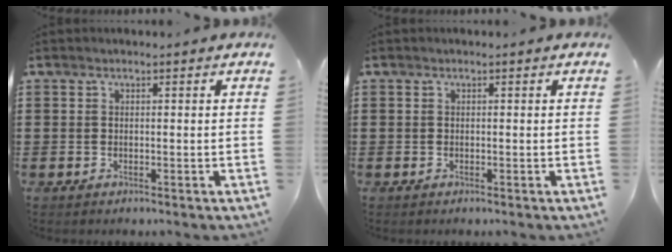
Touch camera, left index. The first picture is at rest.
{"total": 0.0}